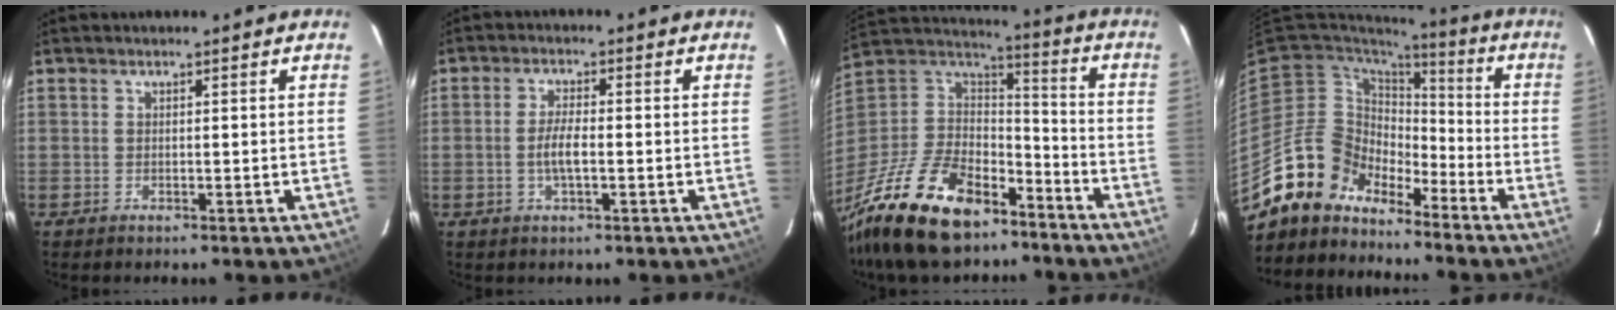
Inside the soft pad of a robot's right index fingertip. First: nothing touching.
{"total": 3.9, "force": [-0.9, 0.7, 3.7], "torque": [-0.075, 0.000, -0.018]}
{"total": 26.4, "force": [-18.3, 12.5, 14.4], "torque": [-0.311, -0.006, -0.301]}
{"total": 12.7, "force": [-10.7, 6.8, 0.8], "torque": [-0.026, 0.036, -0.202]}